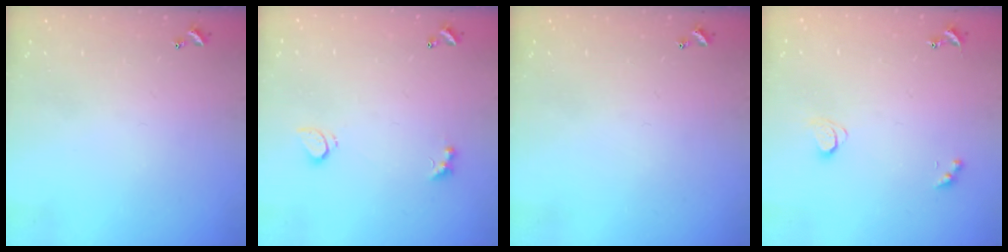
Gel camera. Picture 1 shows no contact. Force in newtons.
{"total": 3.0, "press": 2.7, "slide": 1.1}
{"total": 0.0}
{"total": 1.7, "press": 1.7, "slide": 0.3}